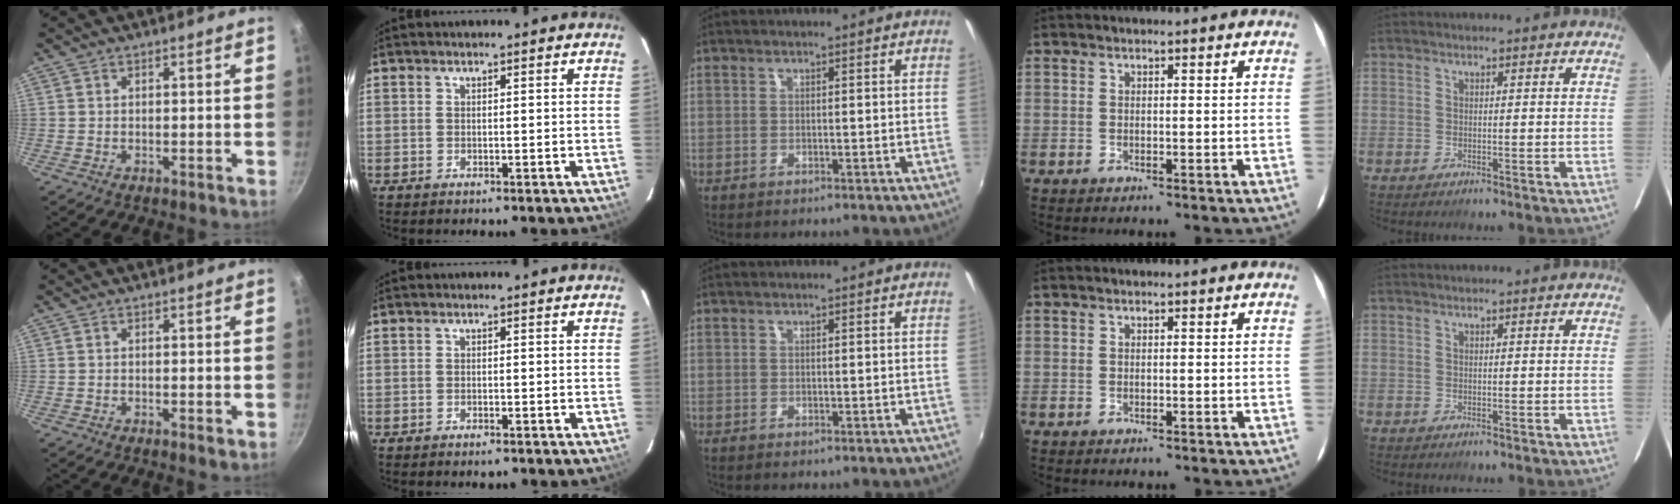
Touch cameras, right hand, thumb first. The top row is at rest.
{"thumb": {"total": 0.9, "force": [-0.3, 0.3, 0.8], "torque": [-0.015, -0.001, -0.006]}, "index": {"total": 0.9, "force": [-0.7, 0.3, 0.4], "torque": [-0.010, -0.001, -0.013]}}